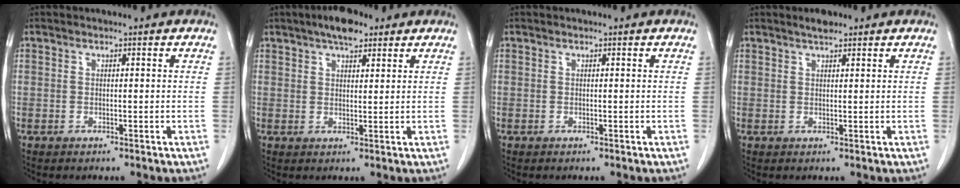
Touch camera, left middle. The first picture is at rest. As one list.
[{"total": 5.3, "force": [3.7, 1.8, 3.2], "torque": [-0.056, 0.012, 0.059]}, {"total": 0.0}, {"total": 1.9, "force": [1.6, 0.5, 1.0], "torque": [-0.024, 0.004, 0.028]}]